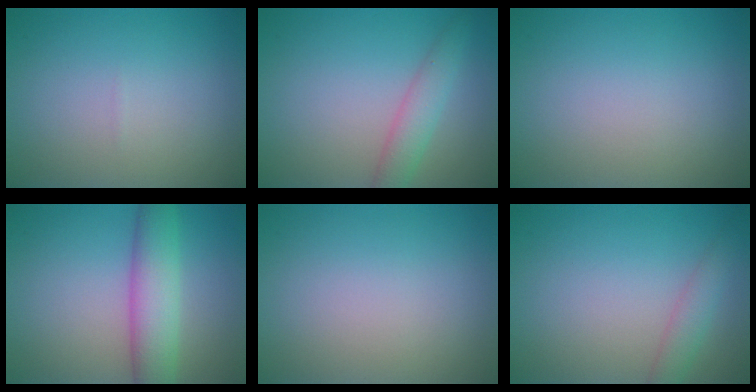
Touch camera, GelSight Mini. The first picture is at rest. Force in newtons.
{"total": 2.7, "press": 2.7, "slide": 0.2}
{"total": 0.0}
{"total": 5.3, "press": 5.3, "slide": 0.1}
{"total": 0.0}
{"total": 2.1, "press": 2.1, "slide": 0.1}